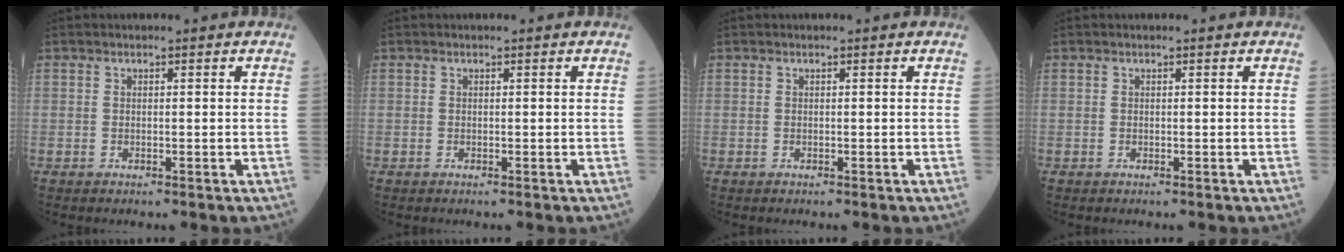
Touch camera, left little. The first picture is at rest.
{"total": 0.0}
{"total": 0.0}
{"total": 0.0}